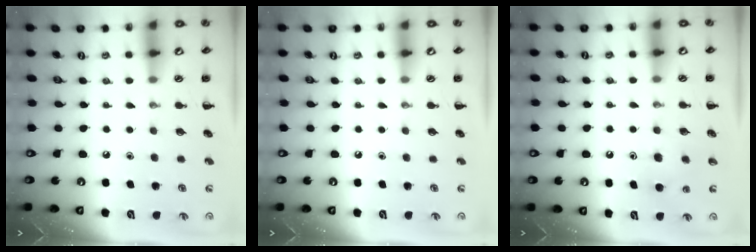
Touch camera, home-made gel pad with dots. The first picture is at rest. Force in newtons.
{"total": 0.0}
{"total": 5.2, "press": 5.0, "slide": 1.4}